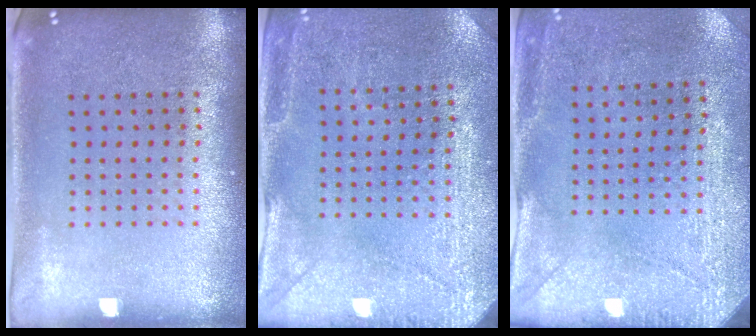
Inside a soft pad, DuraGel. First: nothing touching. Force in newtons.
{"total": 2.9, "press": 2.8, "slide": 0.7}
{"total": 2.9, "press": 2.3, "slide": 1.8}